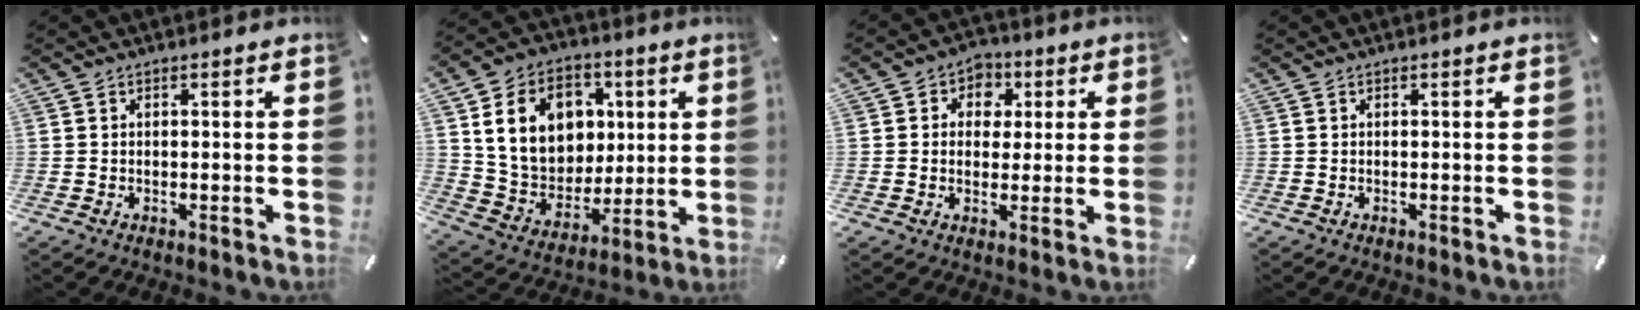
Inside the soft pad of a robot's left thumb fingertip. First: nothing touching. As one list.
[{"total": 17.0, "force": [4.7, 14.1, 8.2], "torque": [-0.141, -0.002, 0.097]}, {"total": 5.8, "force": [0.3, 5.4, 2.2], "torque": [-0.033, 0.003, -0.002]}, {"total": 0.0}]